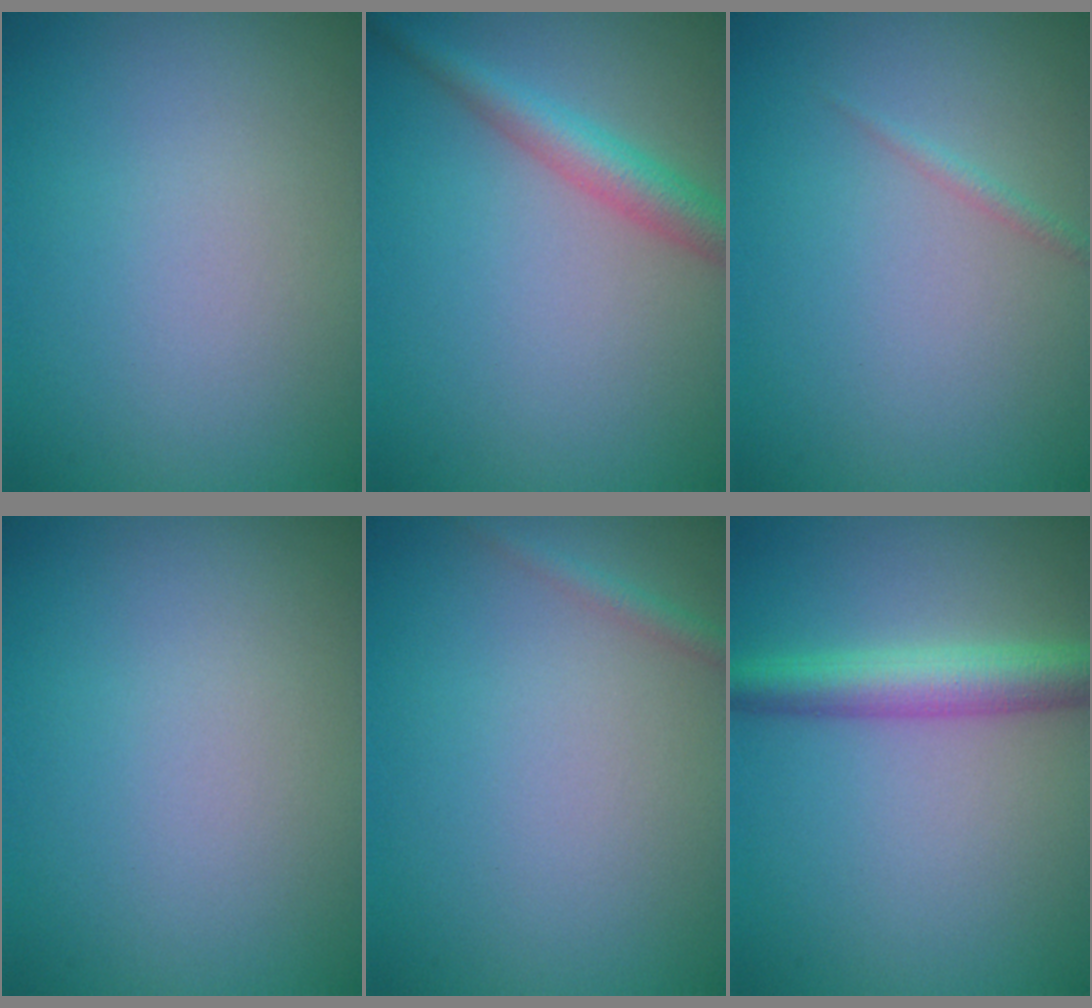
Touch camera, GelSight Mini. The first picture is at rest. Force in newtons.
{"total": 3.3, "press": 3.3, "slide": 0.1}
{"total": 0.7, "press": 0.7, "slide": 0.0}
{"total": 0.0}
{"total": 1.1, "press": 1.1, "slide": 0.1}
{"total": 4.3, "press": 4.3, "slide": 0.1}